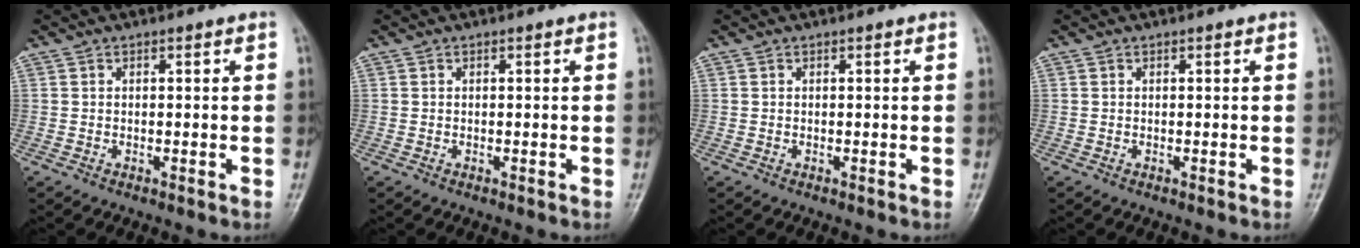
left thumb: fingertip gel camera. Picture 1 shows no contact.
{"total": 0.0}
{"total": 0.0}
{"total": 0.0}